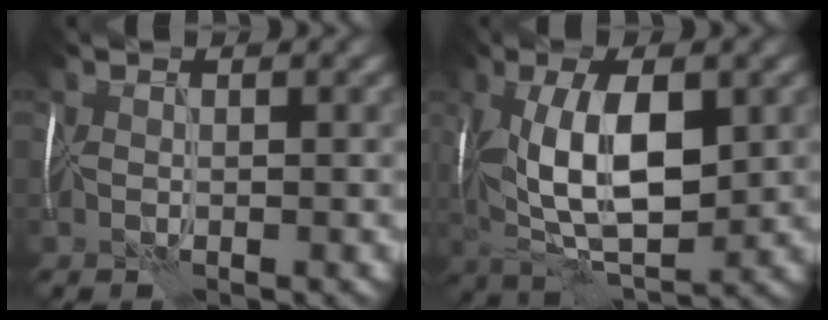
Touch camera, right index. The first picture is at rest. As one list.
[{"total": 10.4, "force": [1.3, 4.9, 9.1], "torque": [-0.169, 0.008, 0.021]}]